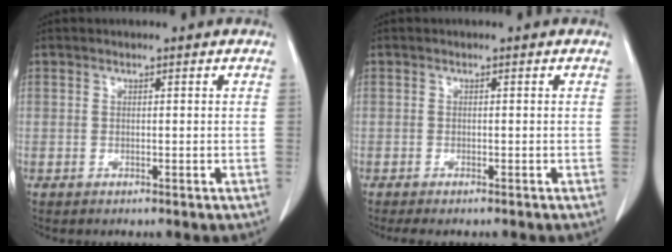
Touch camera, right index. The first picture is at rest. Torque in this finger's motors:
{"motor_torque": [0.24, -0.20, 0.09, 0.03]}